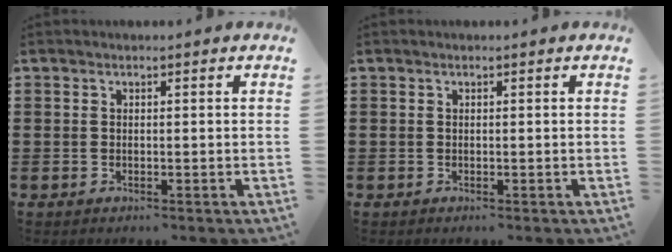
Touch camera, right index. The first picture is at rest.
{"total": 0.0}